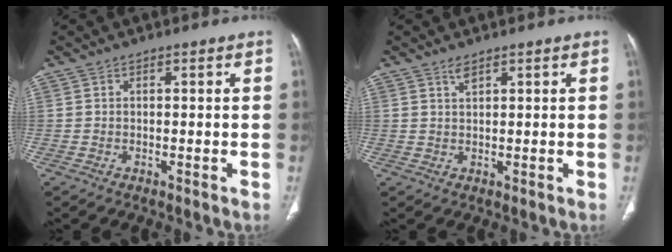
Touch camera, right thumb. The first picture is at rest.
{"total": 1.5, "force": [1.1, 0.4, 0.8], "torque": [-0.014, -0.004, 0.023]}